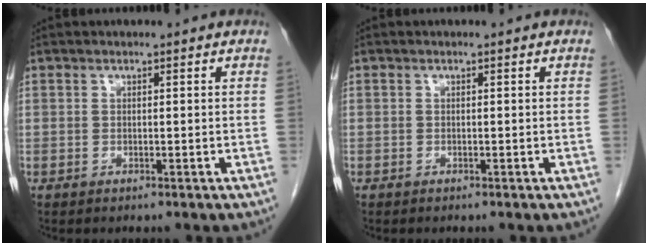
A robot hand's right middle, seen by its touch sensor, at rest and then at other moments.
{"total": 0.0}